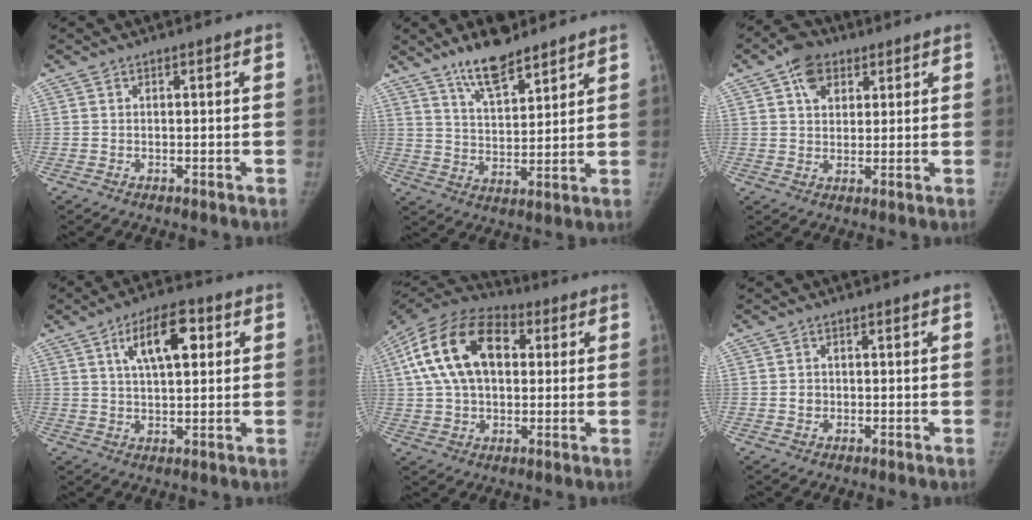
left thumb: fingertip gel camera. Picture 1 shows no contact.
{"total": 10.5, "force": [8.1, 3.5, 5.8], "torque": [-0.075, -0.051, 0.143]}
{"total": 7.2, "force": [3.5, 5.1, 3.6], "torque": [-0.033, -0.006, 0.055]}
{"total": 10.6, "force": [3.9, 4.6, 8.7], "torque": [-0.125, -0.003, 0.062]}
{"total": 20.1, "force": [4.7, 12.8, 14.9], "torque": [-0.269, 0.020, 0.071]}
{"total": 1.4, "force": [-0.1, 1.4, 0.4], "torque": [0.004, 0.004, -0.002]}